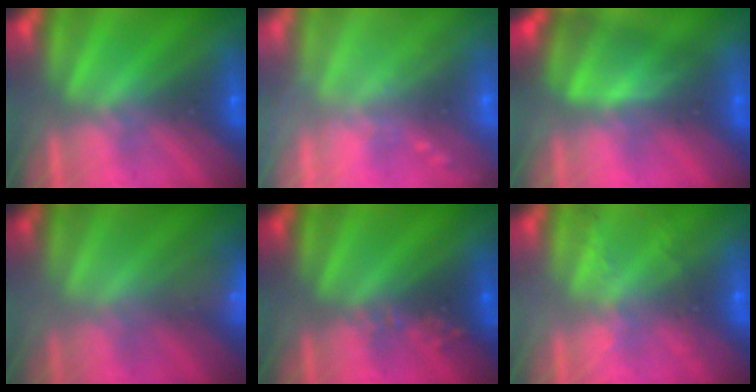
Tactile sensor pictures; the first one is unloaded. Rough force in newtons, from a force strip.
{"total": 2.4}
{"total": 4.7}
{"total": 2.3}
{"total": 2.4}
{"total": 2.1}